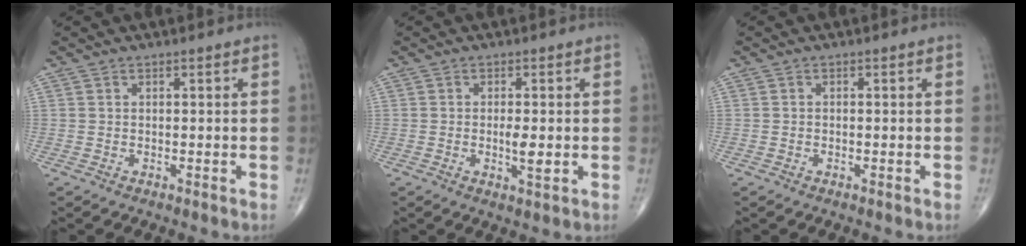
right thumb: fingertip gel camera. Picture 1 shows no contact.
{"total": 3.2, "force": [-0.3, 0.9, 3.1], "torque": [-0.056, -0.007, -0.007]}
{"total": 0.0}